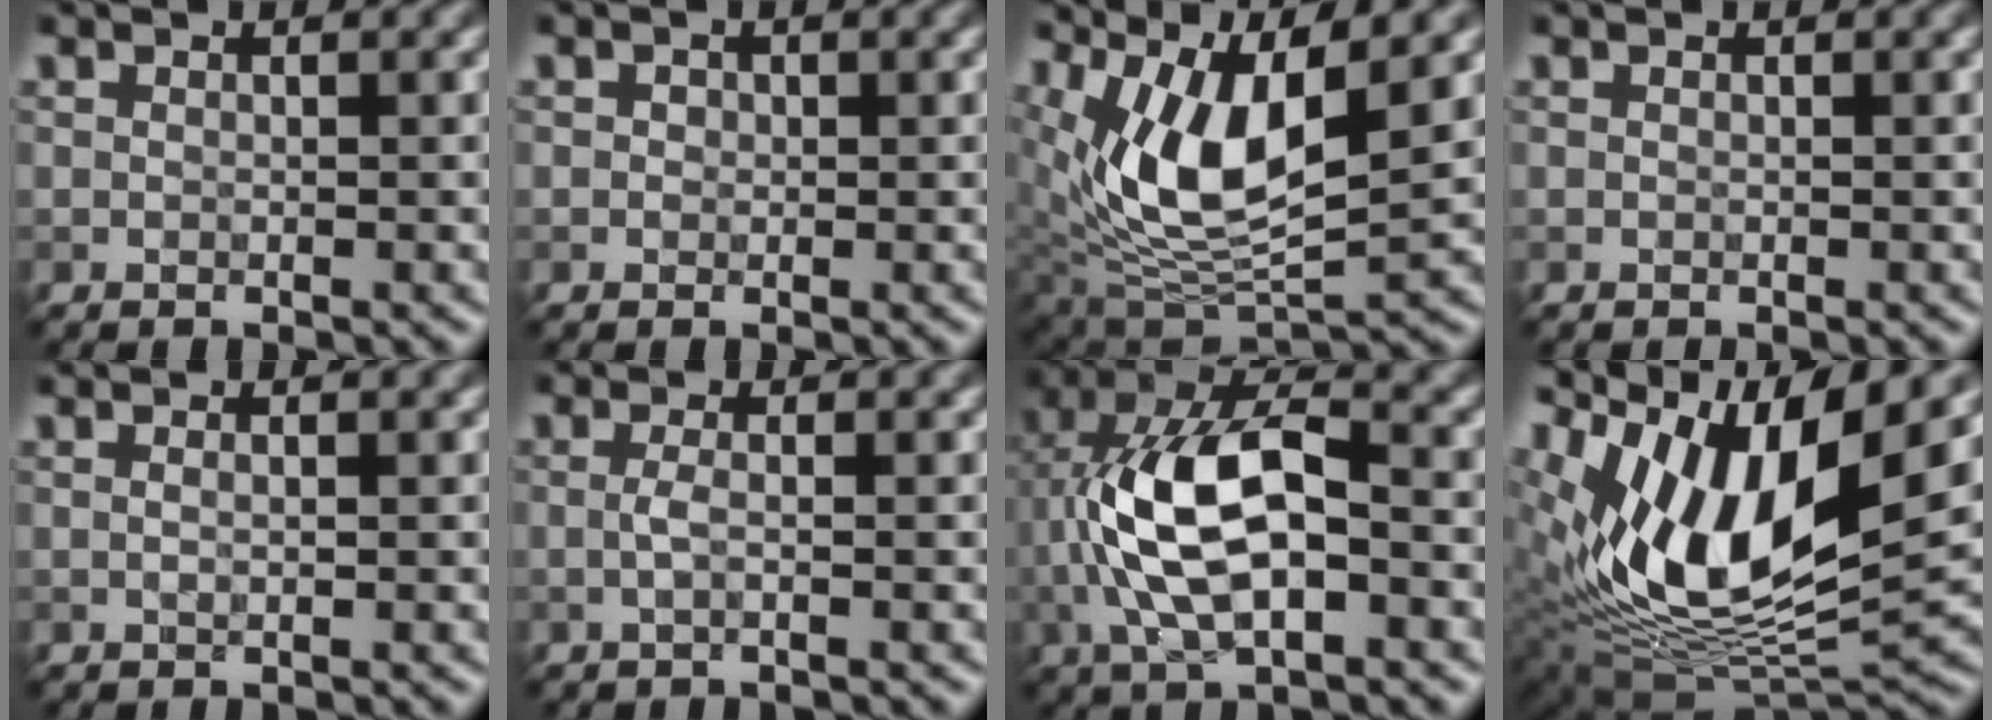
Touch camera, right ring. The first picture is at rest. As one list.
[{"total": 0.7, "force": [0.1, 0.6, 0.2], "torque": [0.000, -0.004, -0.002]}, {"total": 9.0, "force": [2.8, 3.7, 7.7], "torque": [-0.149, -0.014, 0.056]}, {"total": 0.0}, {"total": 0.7, "force": [0.1, 0.2, 0.6], "torque": [-0.010, -0.005, 0.000]}, {"total": 1.3, "force": [-0.2, 0.3, 1.3], "torque": [-0.025, -0.002, -0.006]}, {"total": 9.8, "force": [-1.0, 4.2, 8.8], "torque": [-0.173, 0.019, -0.020]}, {"total": 14.2, "force": [4.7, 6.3, 11.8], "torque": [-0.228, 0.005, 0.083]}]